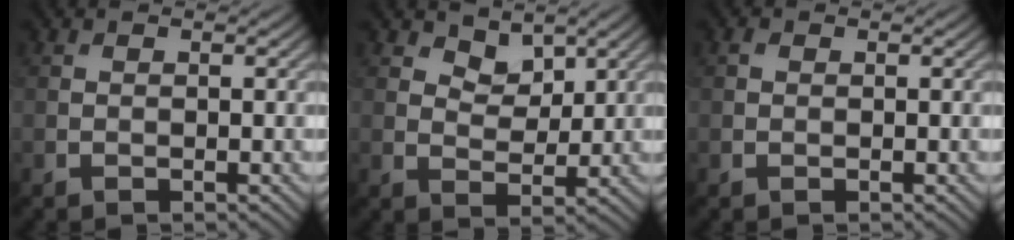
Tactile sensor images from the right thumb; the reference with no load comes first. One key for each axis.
{"total": 3.5, "fx": 2.5, "fy": 2.0, "fz": 1.4, "tx": -0.034, "ty": -0.012, "tz": 0.040}
{"total": 0.5, "fx": 0.2, "fy": 0.4, "fz": 0.3, "tx": -0.003, "ty": 0.000, "tz": 0.001}